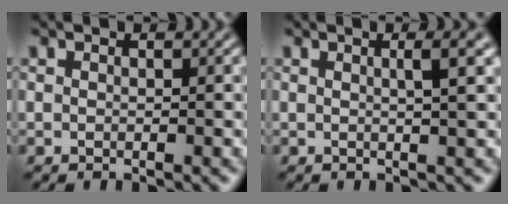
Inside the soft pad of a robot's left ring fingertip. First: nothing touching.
{"total": 2.6, "force": [0.7, 0.7, 2.4], "torque": [-0.027, 0.008, 0.004]}